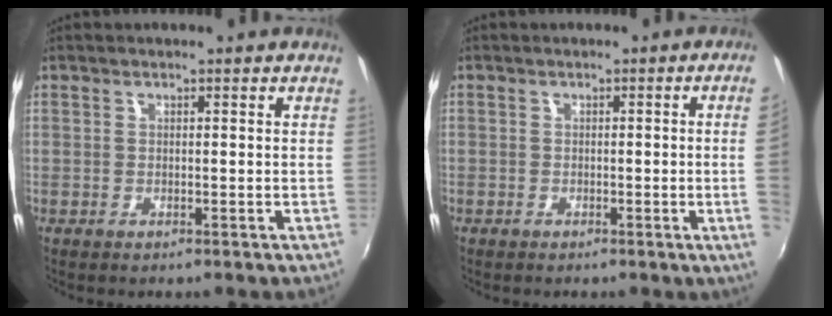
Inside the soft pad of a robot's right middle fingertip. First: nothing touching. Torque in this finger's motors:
{"motor_torque": [1.07, -1.07, -0.74, -0.21]}